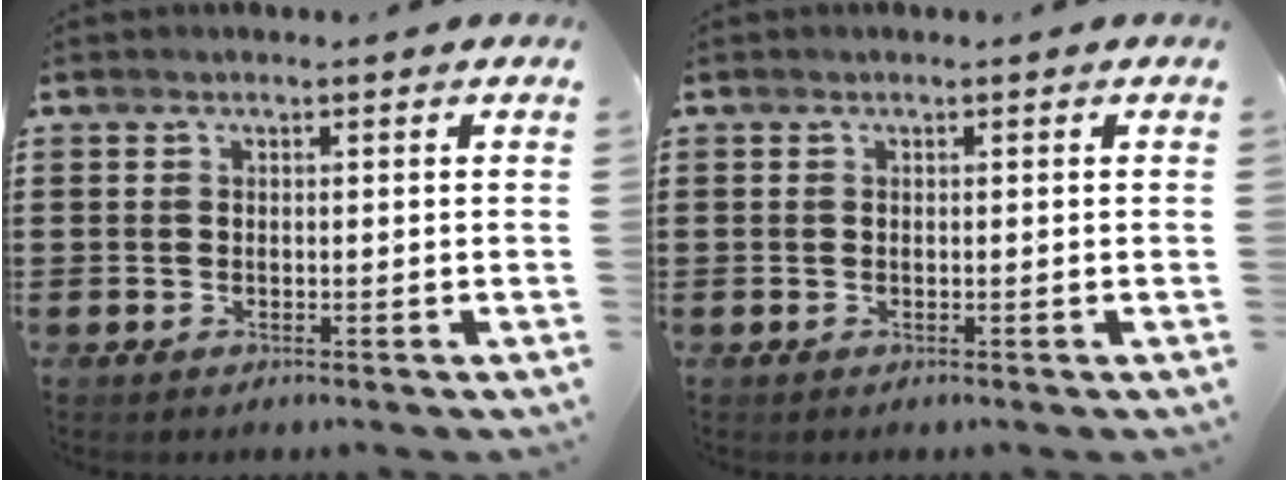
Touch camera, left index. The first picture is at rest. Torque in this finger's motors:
{"motor_torque": [0.00, 0.00, 0.00, 0.00]}